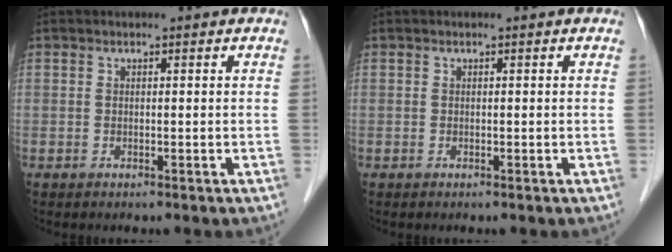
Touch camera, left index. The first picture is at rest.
{"total": 0.0}